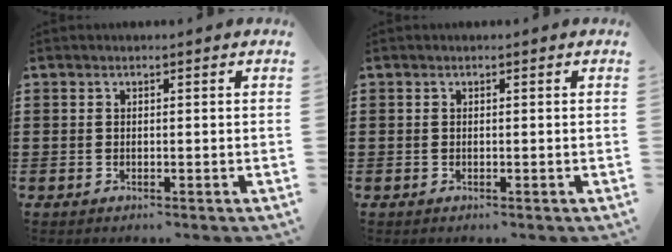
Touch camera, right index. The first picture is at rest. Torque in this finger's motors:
{"motor_torque": [0.00, 0.00, 0.00, 0.00]}